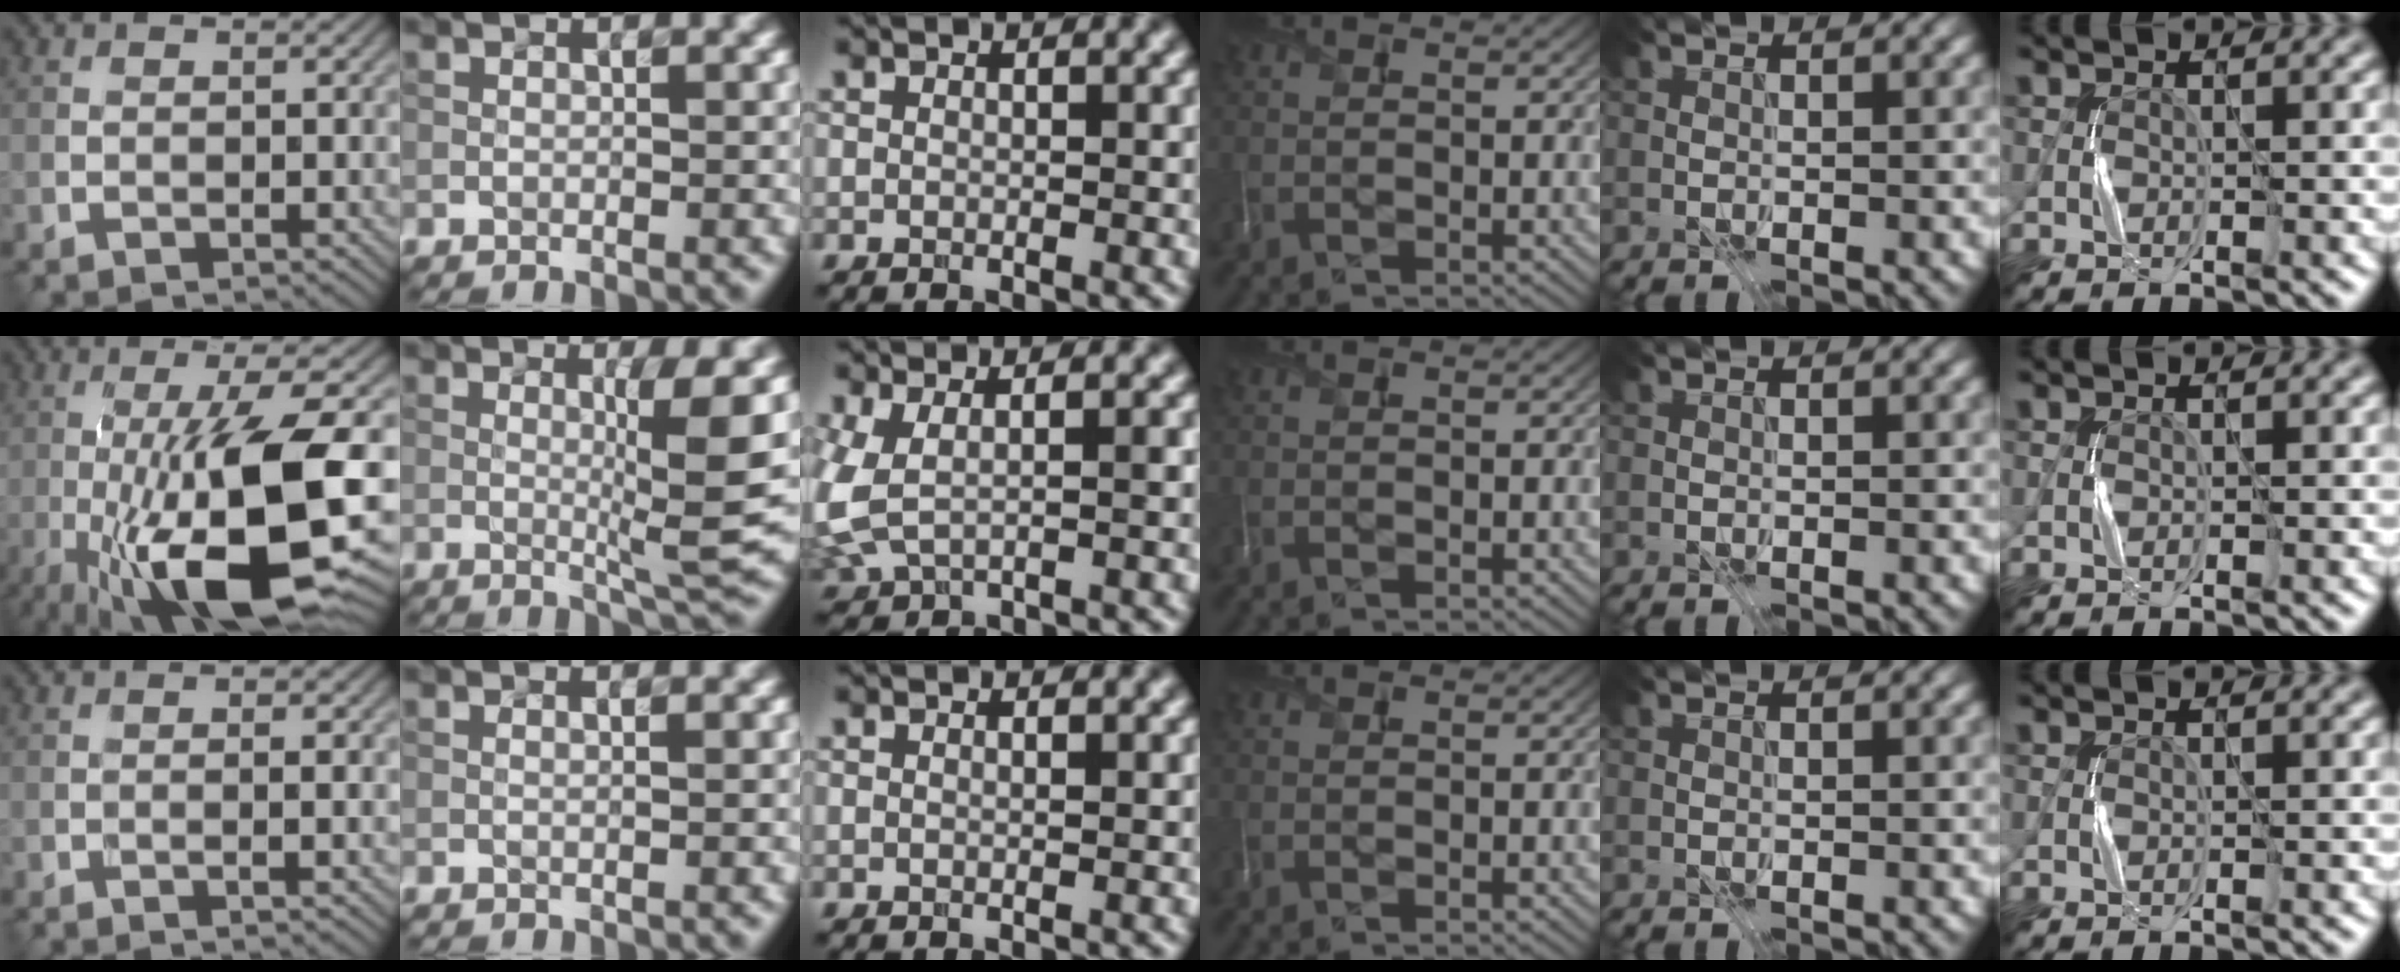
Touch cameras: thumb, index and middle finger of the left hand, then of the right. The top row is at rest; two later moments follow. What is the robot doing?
{"motion": "press", "object": "grip strengthener"}